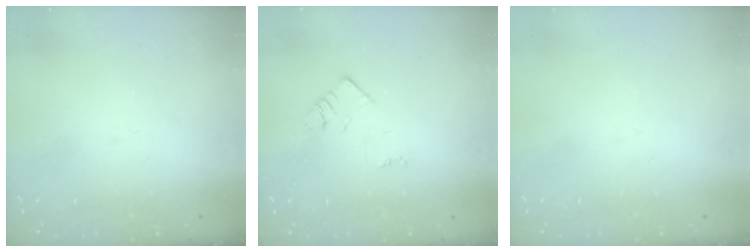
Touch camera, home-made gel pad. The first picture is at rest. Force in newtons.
{"total": 2.1, "press": 2.1, "slide": 0.3}
{"total": 1.8, "press": 1.8, "slide": 0.1}